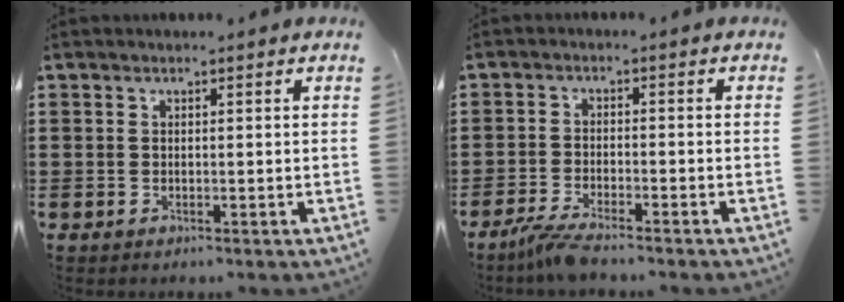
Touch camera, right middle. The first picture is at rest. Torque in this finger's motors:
{"motor_torque": [0.85, 0.35, 0.09, 0.07]}